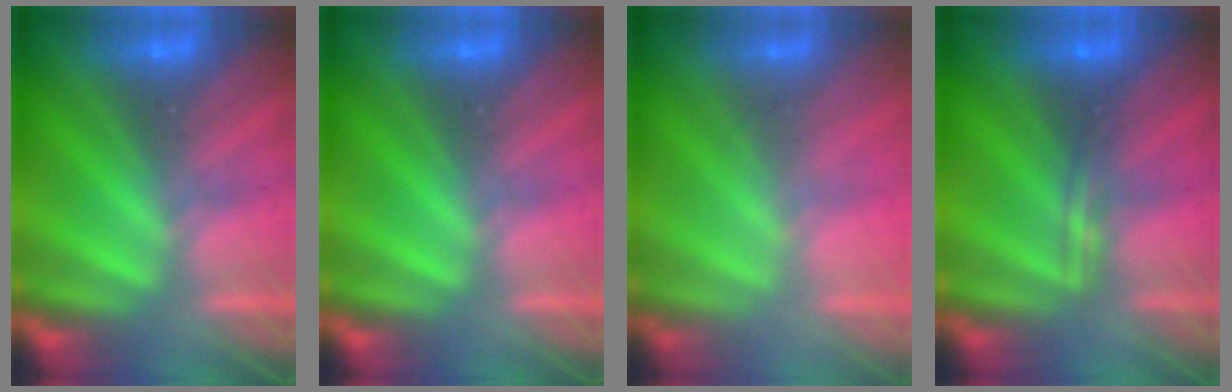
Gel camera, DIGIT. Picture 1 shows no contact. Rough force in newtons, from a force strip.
{"total": 0.0}
{"total": 2.1}
{"total": 2.2}